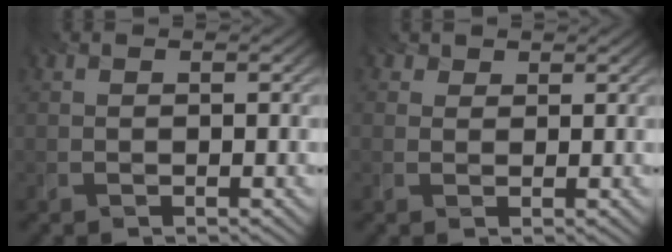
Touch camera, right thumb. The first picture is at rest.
{"total": 1.6, "force": [1.1, 1.1, 0.1], "torque": [-0.003, 0.000, 0.018]}